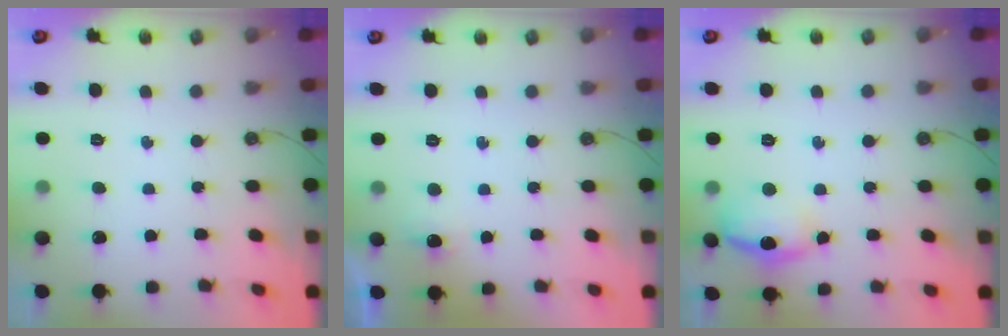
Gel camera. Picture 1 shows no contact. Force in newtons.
{"total": 3.9, "press": 3.8, "slide": 1.0}
{"total": 13.2, "press": 13.2, "slide": 1.0}